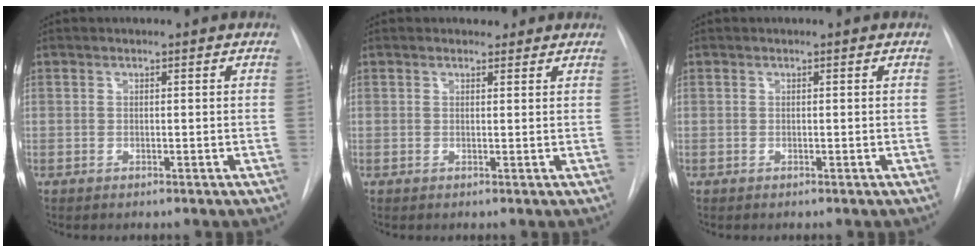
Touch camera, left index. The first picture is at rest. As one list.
[{"total": 2.0, "force": [1.7, 1.0, 0.3], "torque": [0.000, 0.006, 0.018]}, {"total": 0.0}]